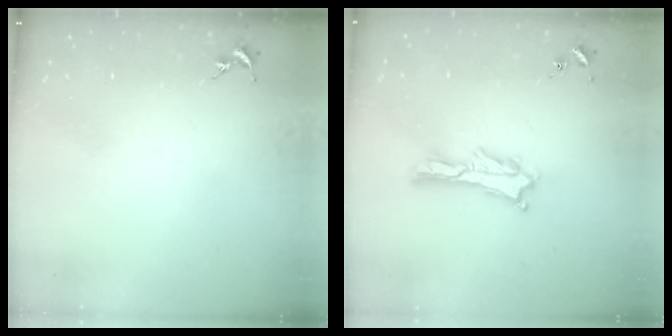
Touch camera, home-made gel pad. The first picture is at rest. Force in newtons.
{"total": 2.1, "press": 2.1, "slide": 0.3}